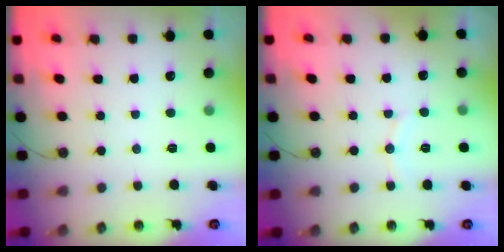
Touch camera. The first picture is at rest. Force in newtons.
{"total": 4.7, "press": 4.7, "slide": 0.5}